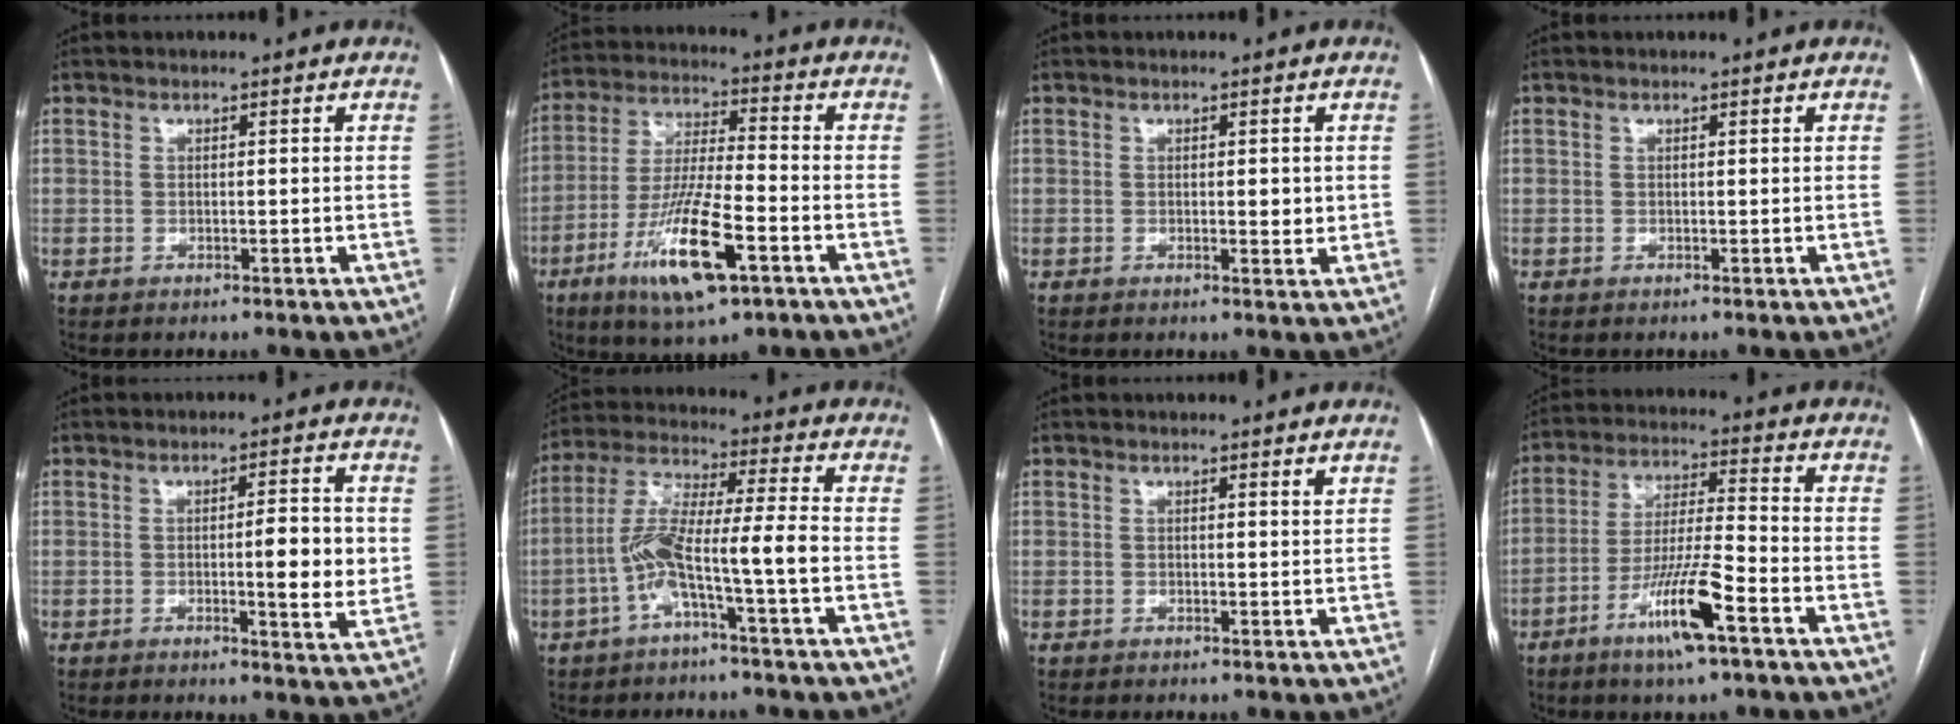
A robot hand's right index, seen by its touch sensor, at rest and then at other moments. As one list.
[{"total": 14.6, "force": [-6.7, 2.5, 12.7], "torque": [-0.250, -0.020, -0.118]}, {"total": 2.3, "force": [0.2, 0.7, 2.1], "torque": [-0.029, -0.004, 0.003]}, {"total": 0.0}, {"total": 7.4, "force": [0.0, 1.0, 7.3], "torque": [-0.097, -0.004, -0.002]}, {"total": 10.3, "force": [-3.4, -0.2, 9.7], "torque": [-0.195, 0.024, -0.068]}, {"total": 0.7, "force": [0.6, -0.1, 0.5], "torque": [-0.008, -0.004, 0.006]}, {"total": 11.6, "force": [-6.0, 0.5, 9.8], "torque": [-0.188, -0.013, -0.113]}]